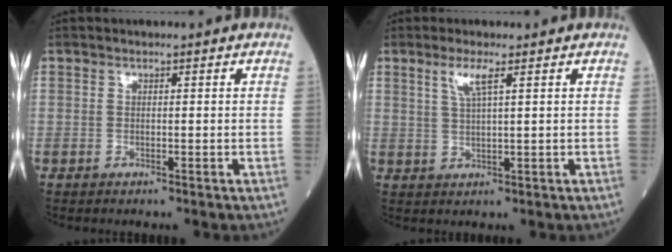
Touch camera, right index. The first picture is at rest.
{"total": 3.3, "force": [1.7, 0.0, 2.9], "torque": [-0.065, 0.000, 0.036]}